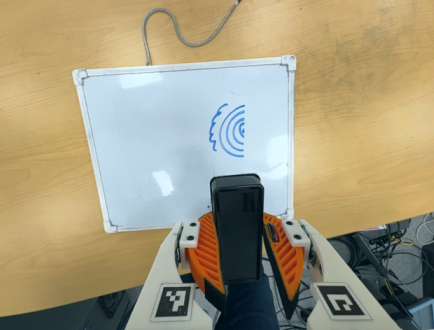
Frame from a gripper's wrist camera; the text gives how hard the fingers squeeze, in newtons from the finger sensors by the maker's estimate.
{"total": 7.8, "left": 8.6, "right": 6.9}